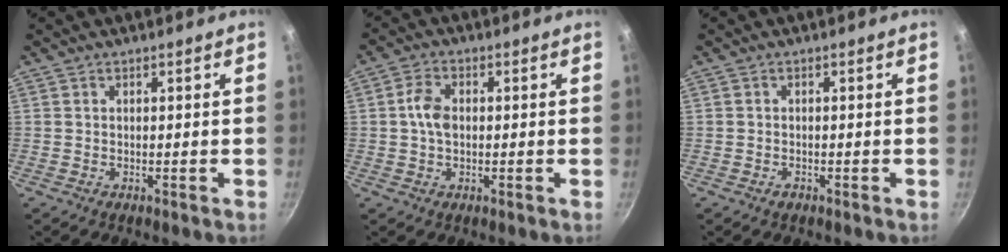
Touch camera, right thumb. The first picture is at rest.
{"total": 4.8, "force": [0.2, 3.2, 3.5], "torque": [-0.063, 0.012, -0.003]}
{"total": 1.0, "force": [-0.7, 0.7, 0.5], "torque": [-0.009, 0.004, -0.014]}